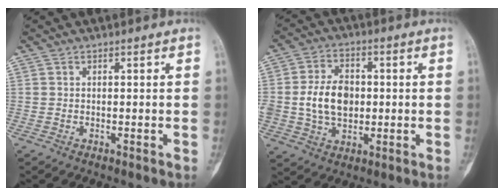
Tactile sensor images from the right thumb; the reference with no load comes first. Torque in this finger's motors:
{"motor_torque": [0.30, 0.55, 0.93, -0.01, 0.27]}